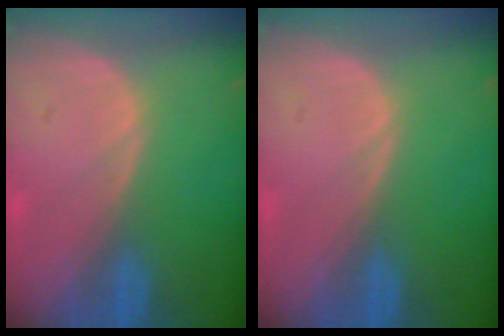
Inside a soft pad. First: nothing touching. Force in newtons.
{"total": 0.0}